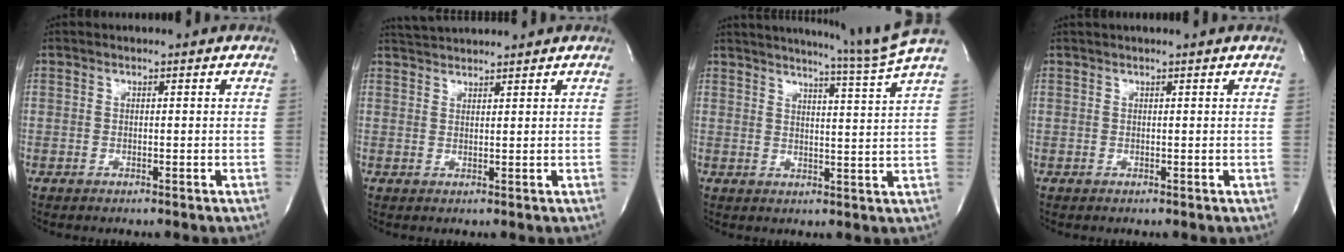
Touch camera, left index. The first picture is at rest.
{"total": 4.0, "force": [3.9, -0.2, 0.6], "torque": [-0.017, 0.025, 0.072]}
{"total": 10.9, "force": [9.4, -3.4, 4.3], "torque": [-0.074, -0.061, 0.121]}
{"total": 1.5, "force": [1.3, -0.5, 0.6], "torque": [-0.016, 0.006, 0.026]}